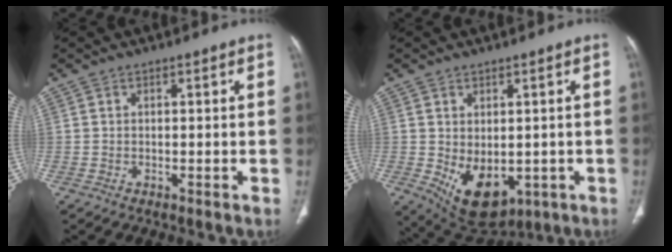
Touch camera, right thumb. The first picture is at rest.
{"total": 10.7, "force": [-2.1, 6.8, 8.1], "torque": [-0.109, -0.008, -0.002]}